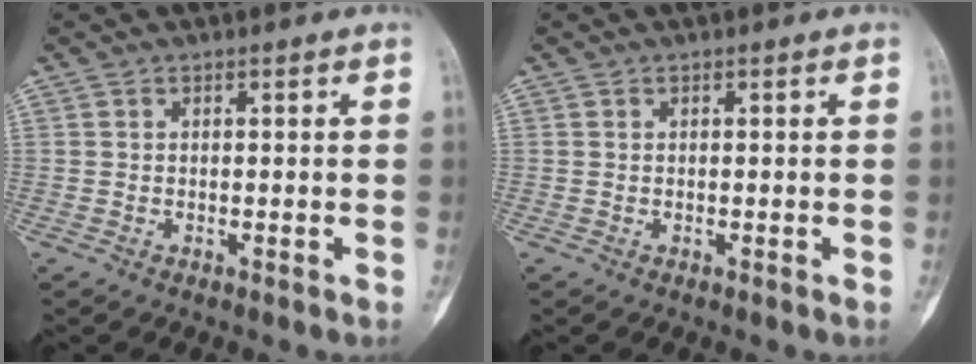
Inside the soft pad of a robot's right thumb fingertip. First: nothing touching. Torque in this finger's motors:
{"motor_torque": [0.21, 0.00, -0.11, 0.02, 0.07]}